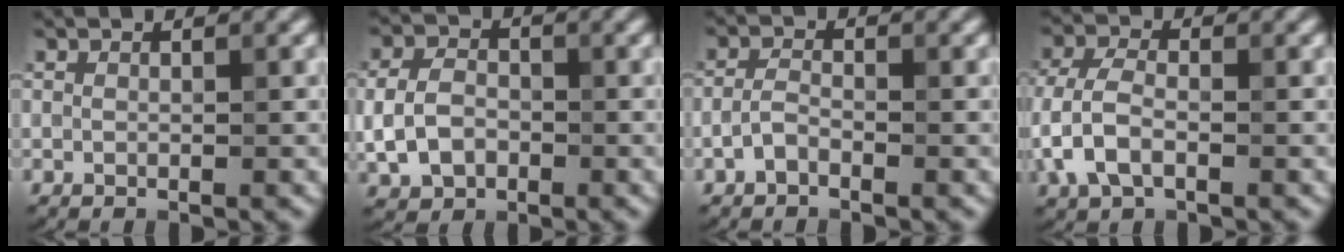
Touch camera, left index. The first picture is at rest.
{"total": 3.7, "force": [-0.8, 2.7, 2.4], "torque": [-0.054, 0.004, -0.017]}
{"total": 1.3, "force": [-0.9, 0.4, 0.9], "torque": [-0.021, 0.011, -0.021]}
{"total": 4.0, "force": [-1.2, 2.2, 3.1], "torque": [-0.081, 0.006, -0.031]}